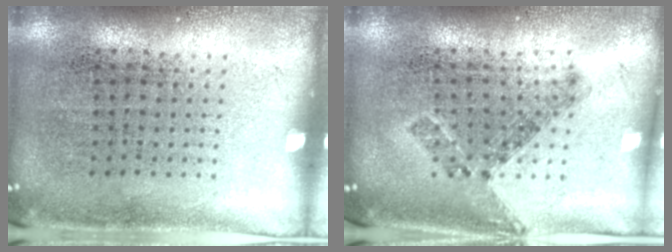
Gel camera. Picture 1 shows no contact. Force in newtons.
{"total": 0.8, "press": 0.8, "slide": 0.3}